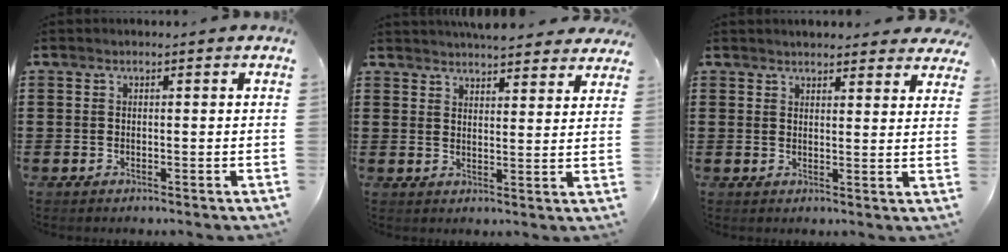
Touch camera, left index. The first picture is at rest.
{"total": 4.7, "force": [4.6, 0.4, 0.9], "torque": [-0.023, -0.018, 0.084]}
{"total": 3.0, "force": [2.9, 0.1, 0.3], "torque": [-0.013, -0.006, 0.055]}